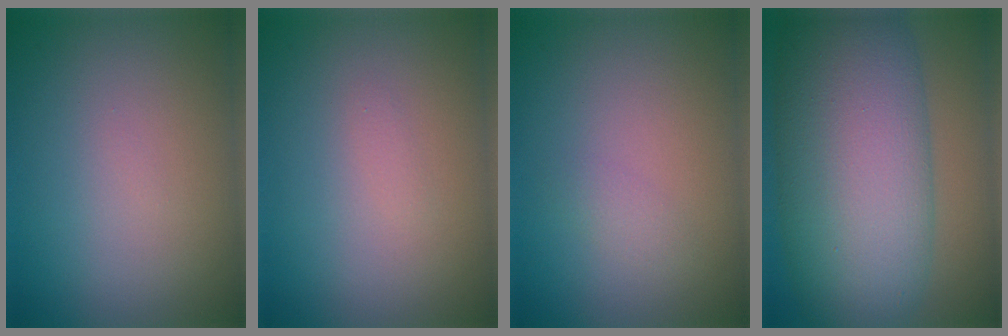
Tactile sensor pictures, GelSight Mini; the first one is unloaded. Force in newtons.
{"total": 0.5, "press": 0.5, "slide": 0.0}
{"total": 0.9, "press": 0.9, "slide": 0.1}
{"total": 13.4, "press": 13.4, "slide": 0.0}